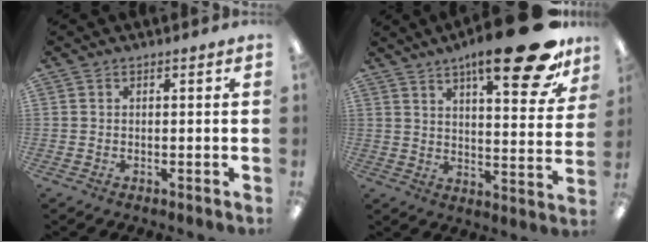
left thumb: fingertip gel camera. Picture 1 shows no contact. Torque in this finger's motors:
{"motor_torque": [0.52, 0.00, 1.69, -1.08, 0.12]}